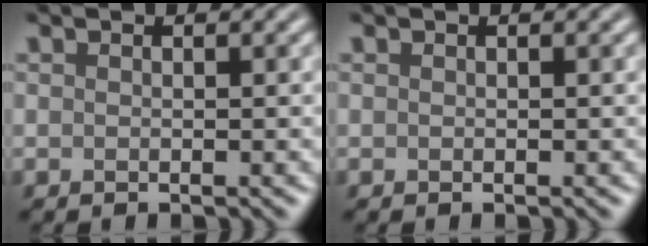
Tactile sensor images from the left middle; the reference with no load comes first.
{"total": 0.0}